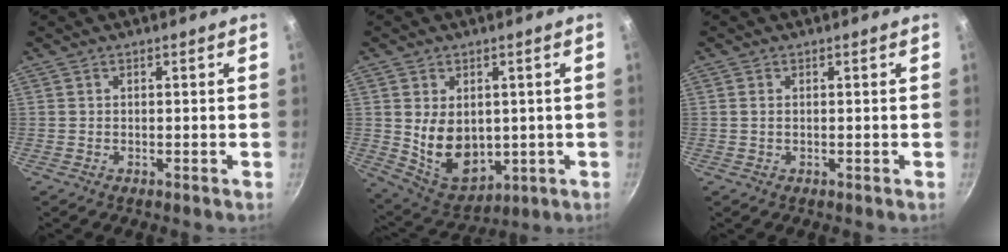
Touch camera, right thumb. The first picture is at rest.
{"total": 11.7, "force": [0.7, 8.4, 8.1], "torque": [-0.109, -0.024, 0.041]}
{"total": 0.9, "force": [0.2, 0.5, 0.7], "torque": [-0.014, 0.001, 0.002]}